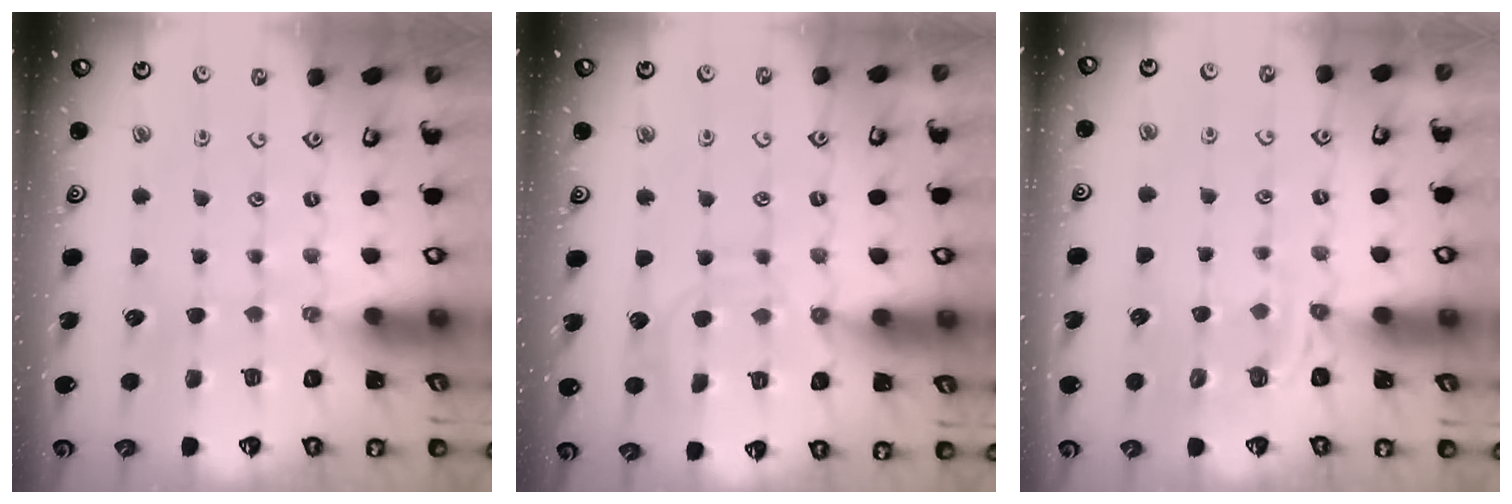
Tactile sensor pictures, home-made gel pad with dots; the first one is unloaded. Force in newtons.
{"total": 9.7, "press": 9.7, "slide": 0.8}
{"total": 2.9, "press": 2.2, "slide": 1.8}